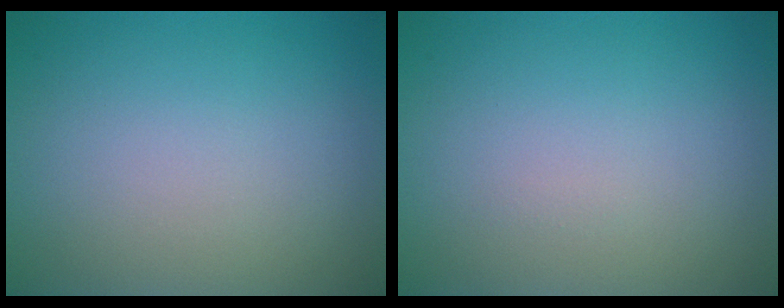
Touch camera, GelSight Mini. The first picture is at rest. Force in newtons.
{"total": 0.0}